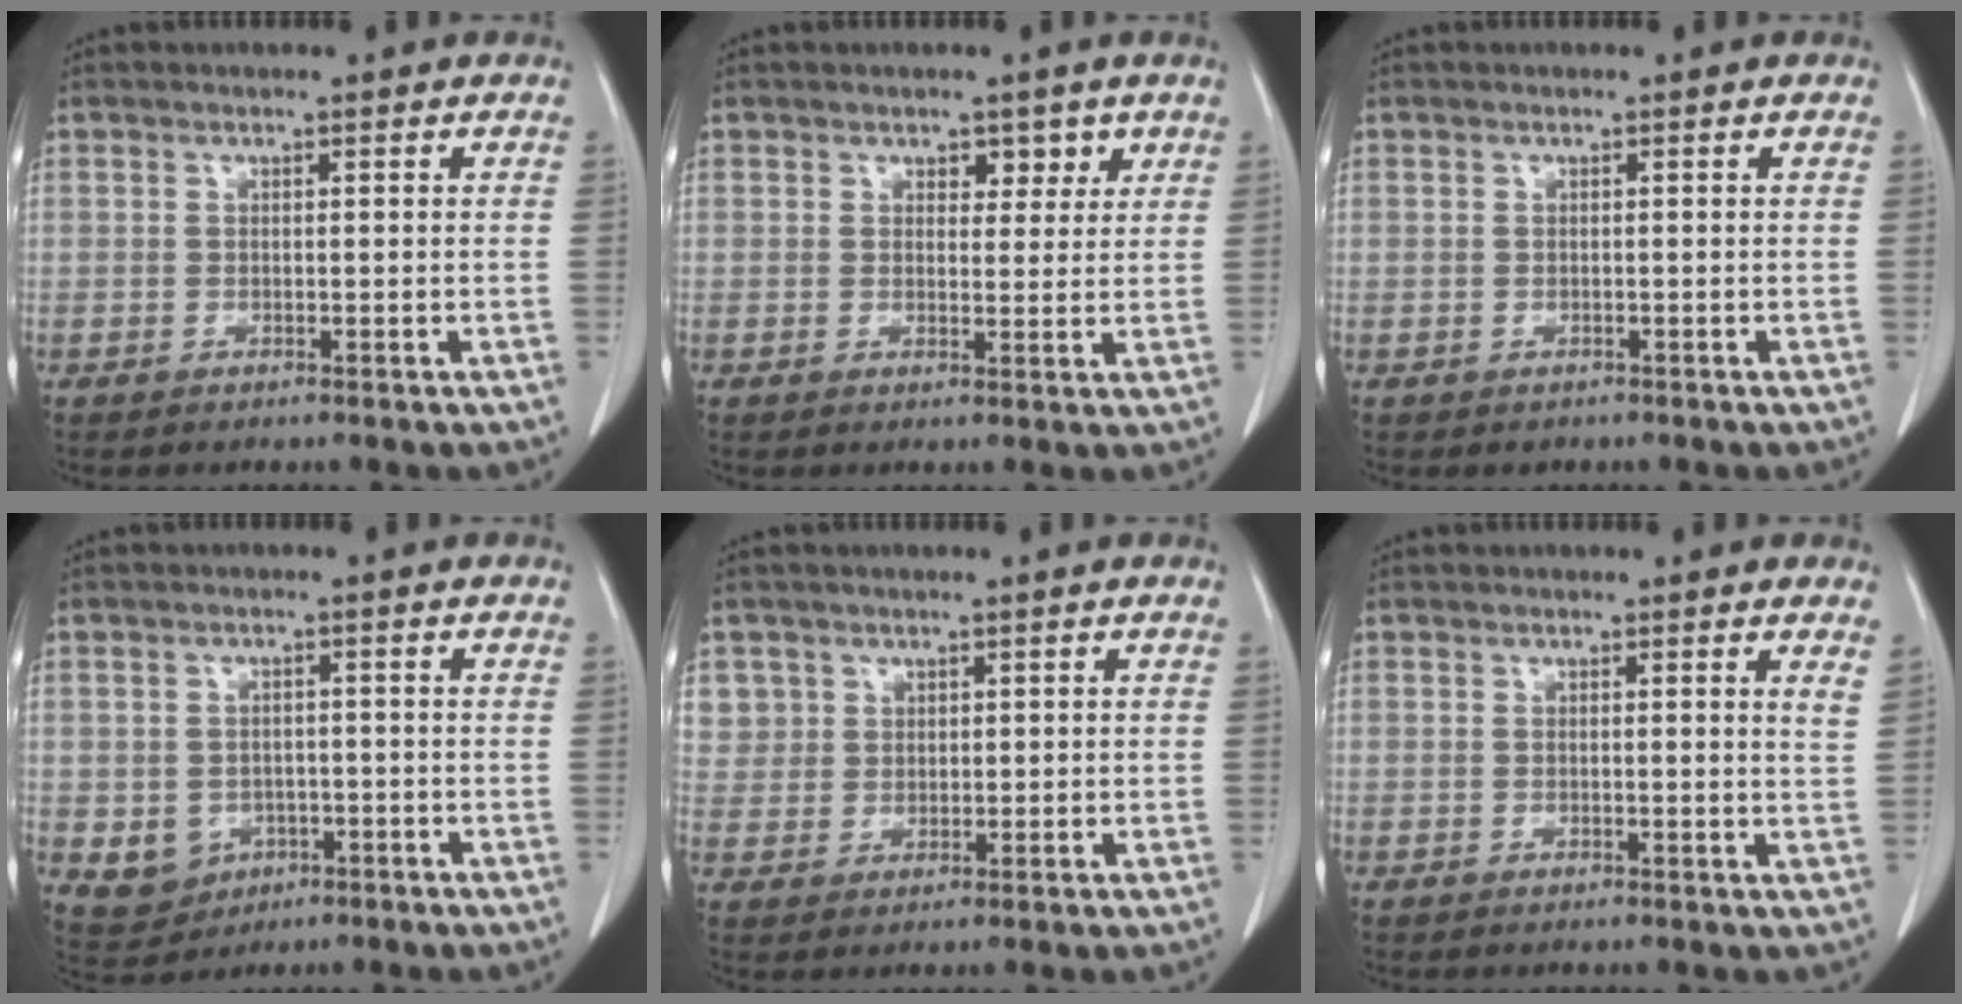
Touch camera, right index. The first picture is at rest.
{"total": 2.7, "force": [1.7, 1.6, 1.4], "torque": [-0.011, -0.001, 0.025]}
{"total": 0.8, "force": [-0.4, 0.7, -0.1], "torque": [-0.005, 0.003, -0.002]}
{"total": 5.7, "force": [-1.7, 5.1, 1.7], "torque": [-0.027, 0.003, -0.012]}
{"total": 4.4, "force": [2.2, 3.8, -0.1], "torque": [0.017, 0.002, 0.044]}
{"total": 1.6, "force": [1.3, -0.3, 1.0], "torque": [-0.022, -0.008, 0.009]}